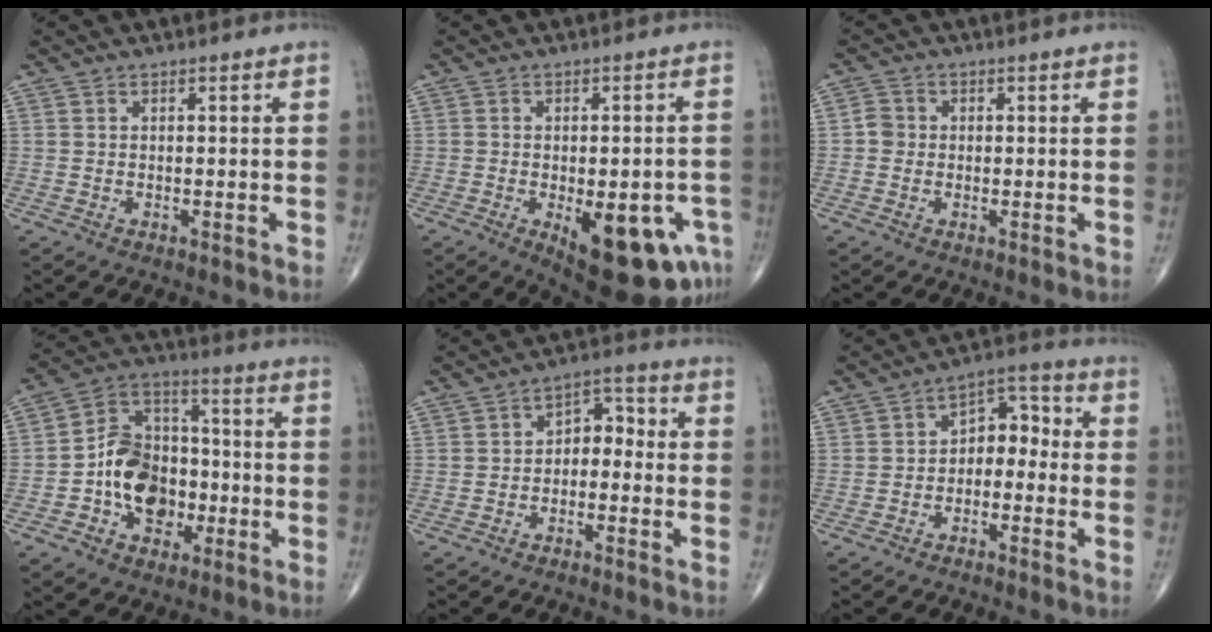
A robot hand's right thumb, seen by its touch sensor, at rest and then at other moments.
{"total": 16.8, "force": [-6.6, 7.0, 13.7], "torque": [-0.129, 0.011, -0.068]}
{"total": 2.4, "force": [-0.3, 2.2, 0.9], "torque": [0.000, 0.008, -0.011]}
{"total": 14.3, "force": [-3.4, 10.8, 8.7], "torque": [-0.102, 0.044, -0.063]}
{"total": 5.4, "force": [-1.5, 3.7, 3.6], "torque": [-0.028, 0.040, -0.039]}
{"total": 6.9, "force": [-1.7, 4.8, 4.7], "torque": [-0.038, 0.047, -0.043]}